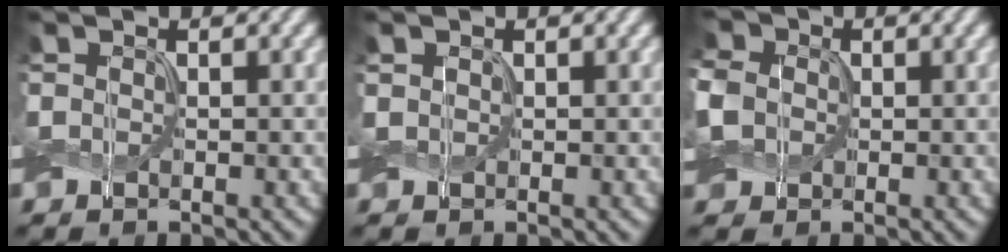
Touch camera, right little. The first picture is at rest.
{"total": 0.5, "force": [0.2, 0.5, 0.1], "torque": [-0.003, 0.001, 0.003]}
{"total": 5.6, "force": [0.2, 4.8, 3.0], "torque": [-0.090, 0.017, -0.012]}